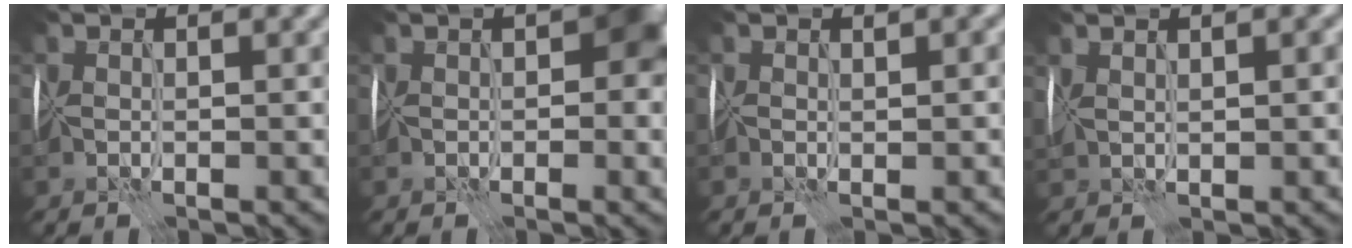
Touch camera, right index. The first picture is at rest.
{"total": 6.2, "force": [0.1, 3.8, 4.9], "torque": [-0.055, 0.005, -0.005]}
{"total": 0.7, "force": [0.1, 0.6, 0.4], "torque": [-0.003, 0.002, 0.003]}
{"total": 1.4, "force": [0.9, 0.5, 0.9], "torque": [-0.021, 0.008, 0.021]}